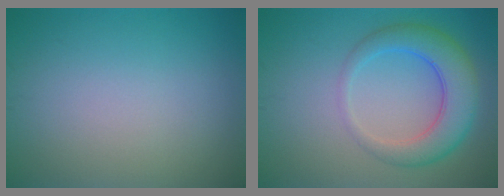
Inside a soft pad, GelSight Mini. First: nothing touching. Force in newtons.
{"total": 5.5, "press": 5.5, "slide": 0.3}